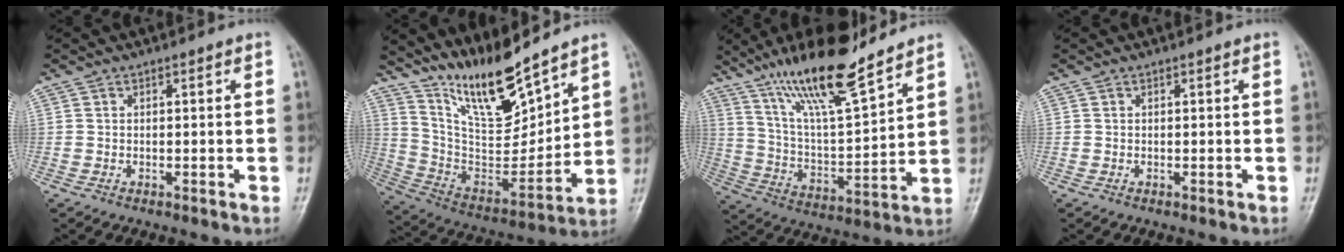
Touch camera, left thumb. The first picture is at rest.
{"total": 15.9, "force": [13.0, 3.6, 8.3], "torque": [-0.109, -0.087, 0.255]}
{"total": 17.8, "force": [13.3, 3.1, 11.4], "torque": [-0.186, -0.067, 0.244]}
{"total": 0.0}